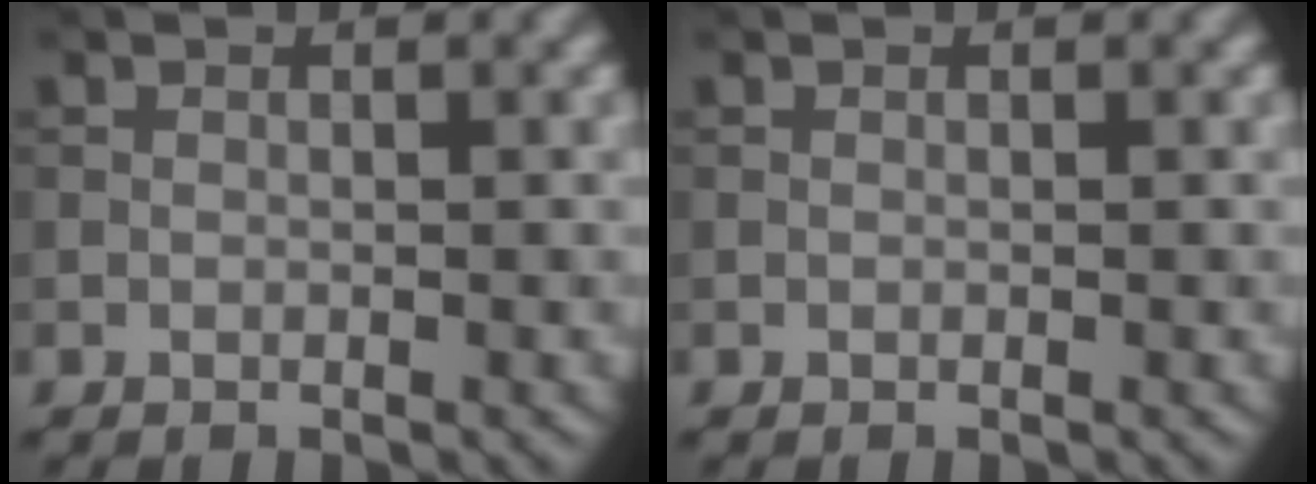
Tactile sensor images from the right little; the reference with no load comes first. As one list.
[{"total": 0.0}]